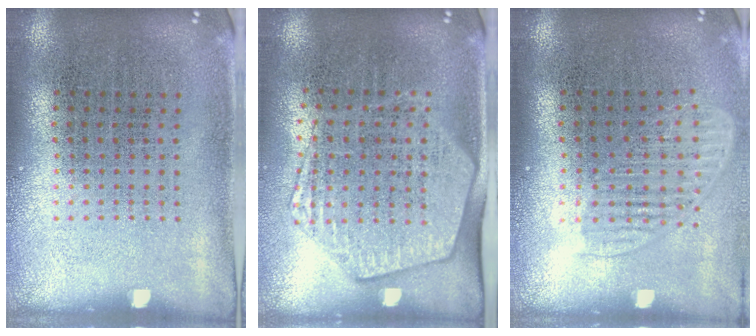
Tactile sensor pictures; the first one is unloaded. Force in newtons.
{"total": 1.9, "press": 1.7, "slide": 0.9}
{"total": 1.5, "press": 1.3, "slide": 0.7}